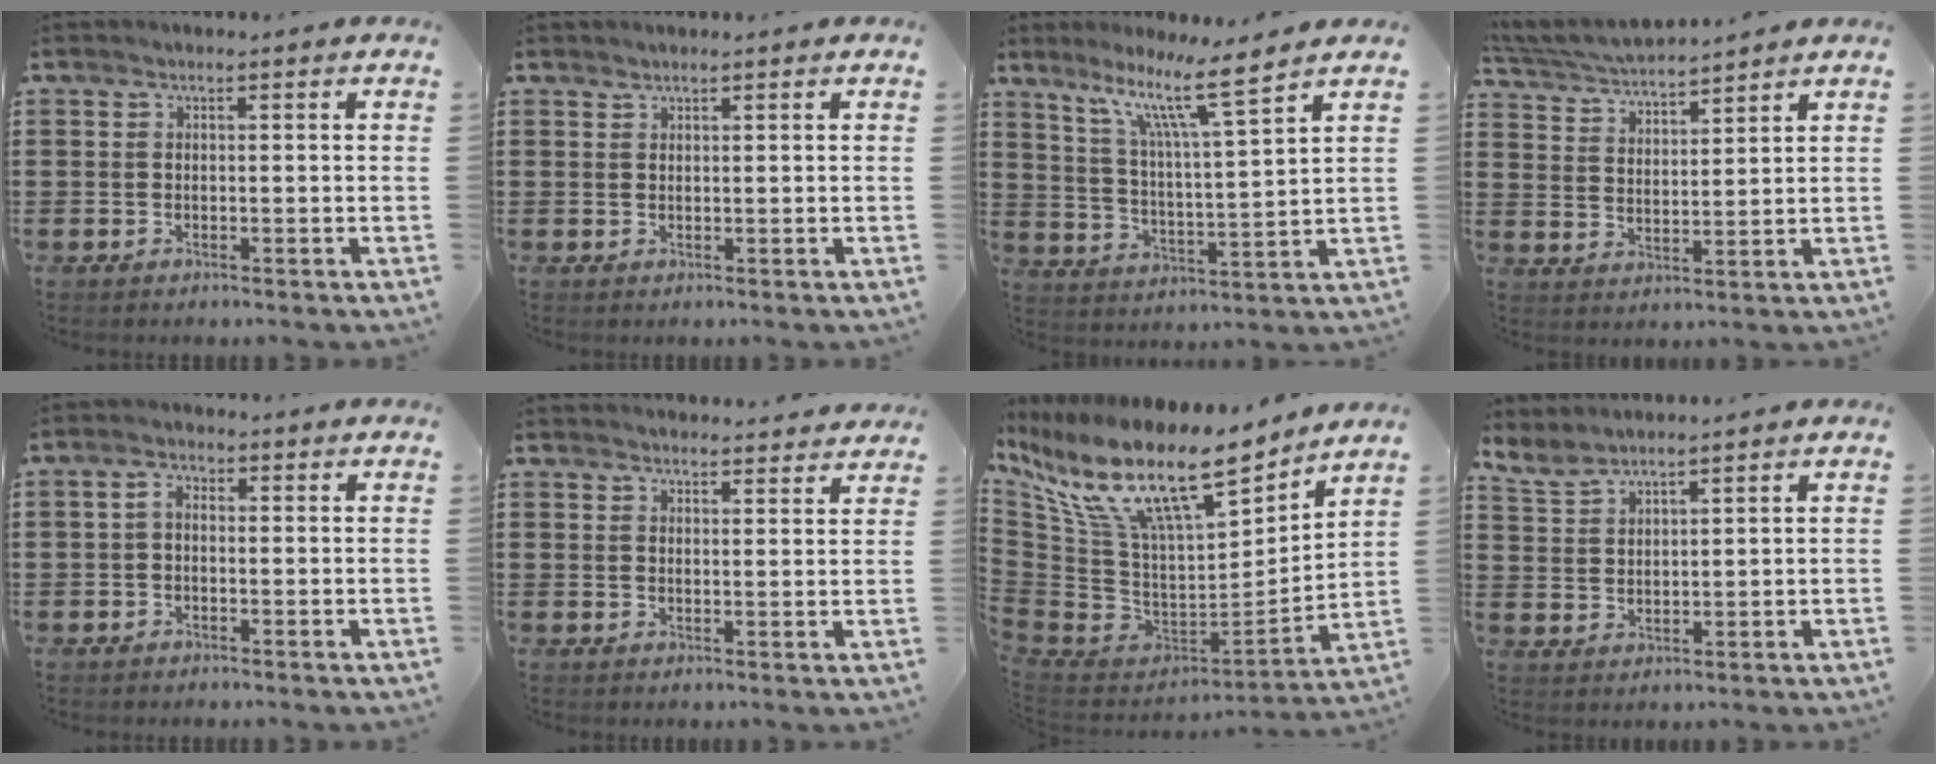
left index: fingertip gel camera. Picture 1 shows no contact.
{"total": 0.9, "force": [0.9, 0.1, 0.0], "torque": [-0.002, -0.001, 0.019]}
{"total": 9.9, "force": [7.3, 0.2, 6.7], "torque": [-0.144, -0.038, 0.122]}
{"total": 4.7, "force": [4.6, -0.1, 0.9], "torque": [-0.038, -0.023, 0.081]}
{"total": 1.9, "force": [-0.3, 1.1, 1.5], "torque": [-0.032, 0.005, -0.009]}
{"total": 3.0, "force": [3.0, 0.0, 0.0], "torque": [0.001, -0.016, 0.054]}
{"total": 16.8, "force": [10.1, 5.1, 12.5], "torque": [-0.267, -0.060, 0.168]}
{"total": 3.8, "force": [3.6, 0.8, 1.0], "torque": [-0.032, -0.012, 0.066]}